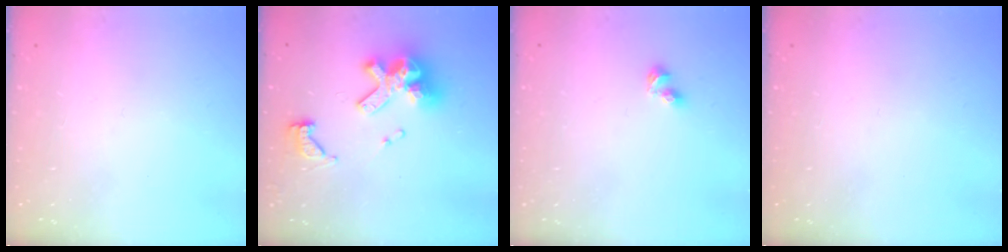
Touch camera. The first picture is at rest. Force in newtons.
{"total": 14.4, "press": 14.4, "slide": 1.6}
{"total": 3.8, "press": 3.8, "slide": 0.3}
{"total": 0.0}